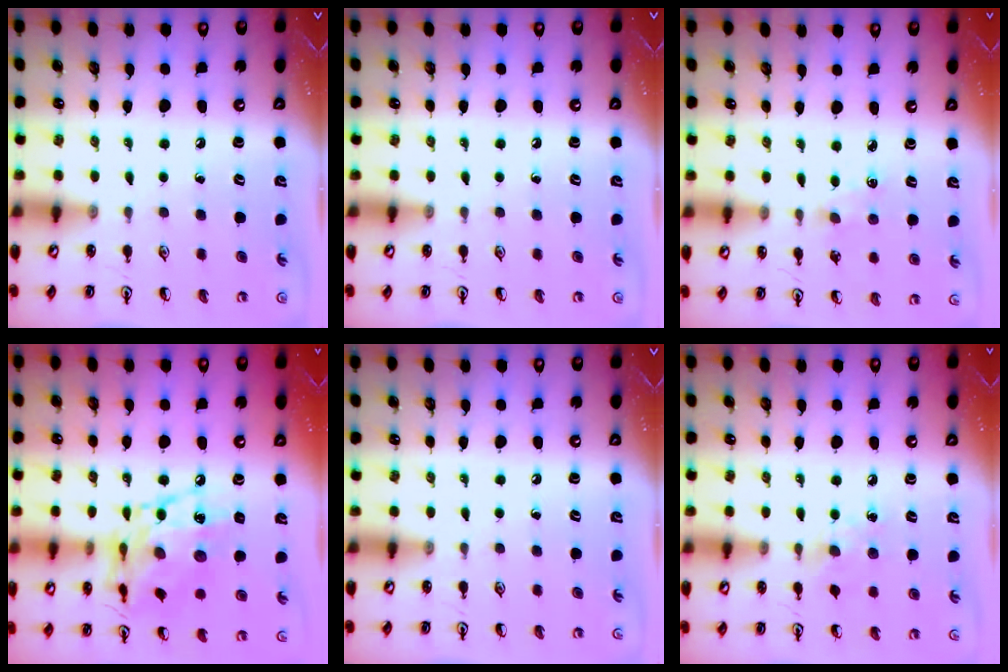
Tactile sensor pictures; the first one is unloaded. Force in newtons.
{"total": 0.0}
{"total": 1.7, "press": 1.6, "slide": 0.3}
{"total": 15.4, "press": 15.4, "slide": 1.3}
{"total": 0.0}
{"total": 6.3, "press": 6.2, "slide": 0.8}